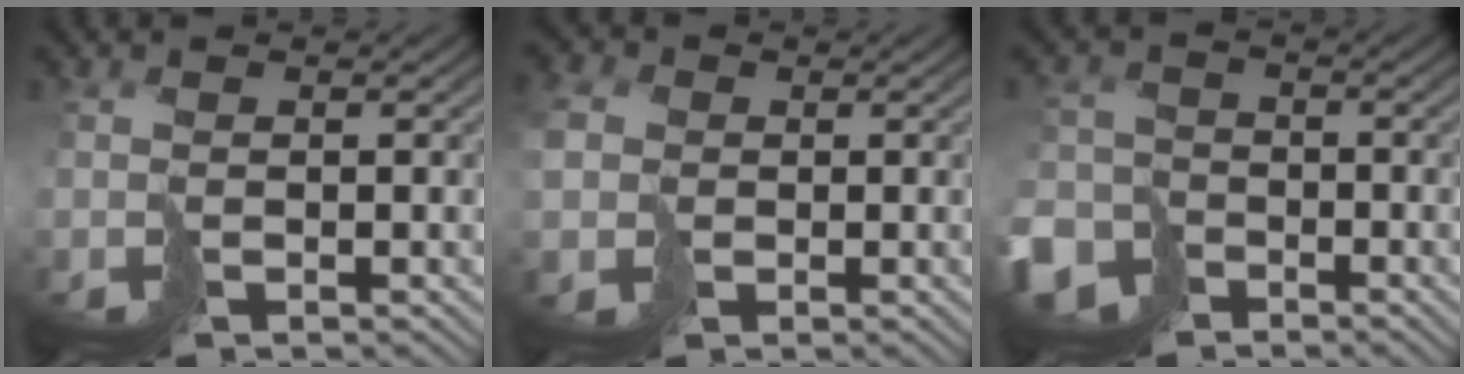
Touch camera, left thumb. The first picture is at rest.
{"total": 4.8, "force": [0.1, 4.5, 1.9], "torque": [-0.078, -0.005, 0.004]}
{"total": 7.2, "force": [-4.6, 5.2, 1.9], "torque": [-0.049, -0.026, -0.089]}